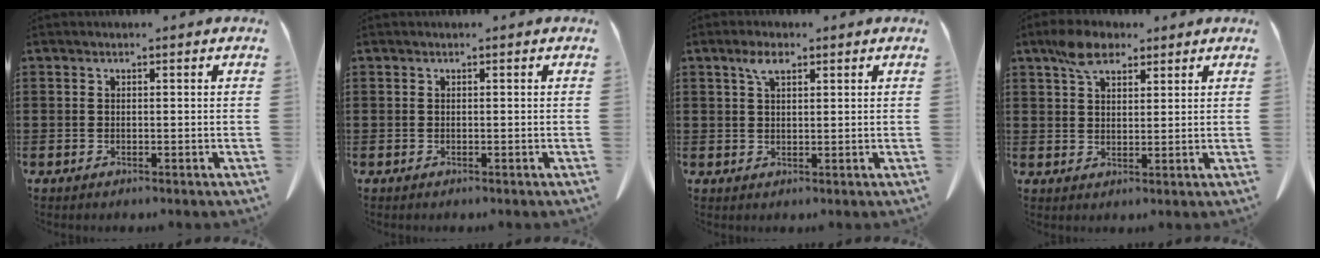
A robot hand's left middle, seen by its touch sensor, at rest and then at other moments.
{"total": 0.0}
{"total": 3.3, "force": [1.9, 1.4, 2.3], "torque": [-0.053, 0.005, 0.034]}
{"total": 5.4, "force": [3.9, 2.7, 2.6], "torque": [-0.055, 0.006, 0.072]}